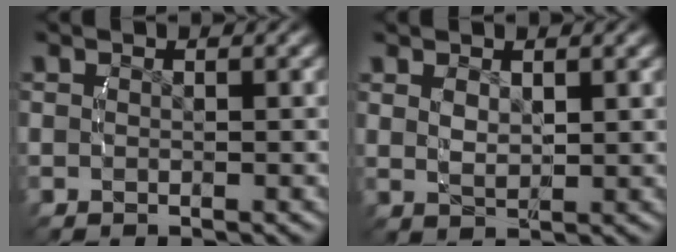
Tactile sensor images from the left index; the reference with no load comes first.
{"total": 1.8, "force": [1.0, 0.5, 1.5], "torque": [-0.023, -0.002, 0.023]}